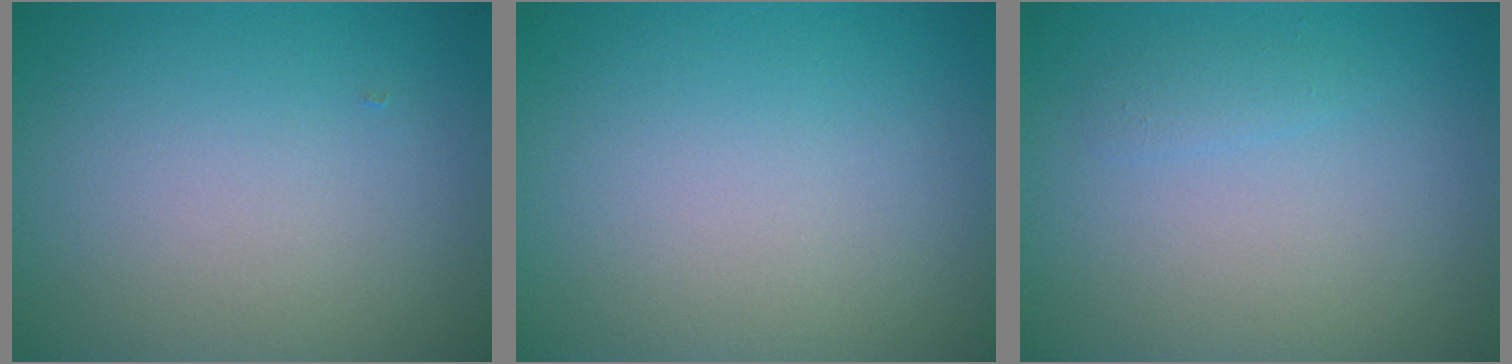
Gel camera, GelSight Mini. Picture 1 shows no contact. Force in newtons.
{"total": 0.0}
{"total": 0.9, "press": 0.9, "slide": 0.0}